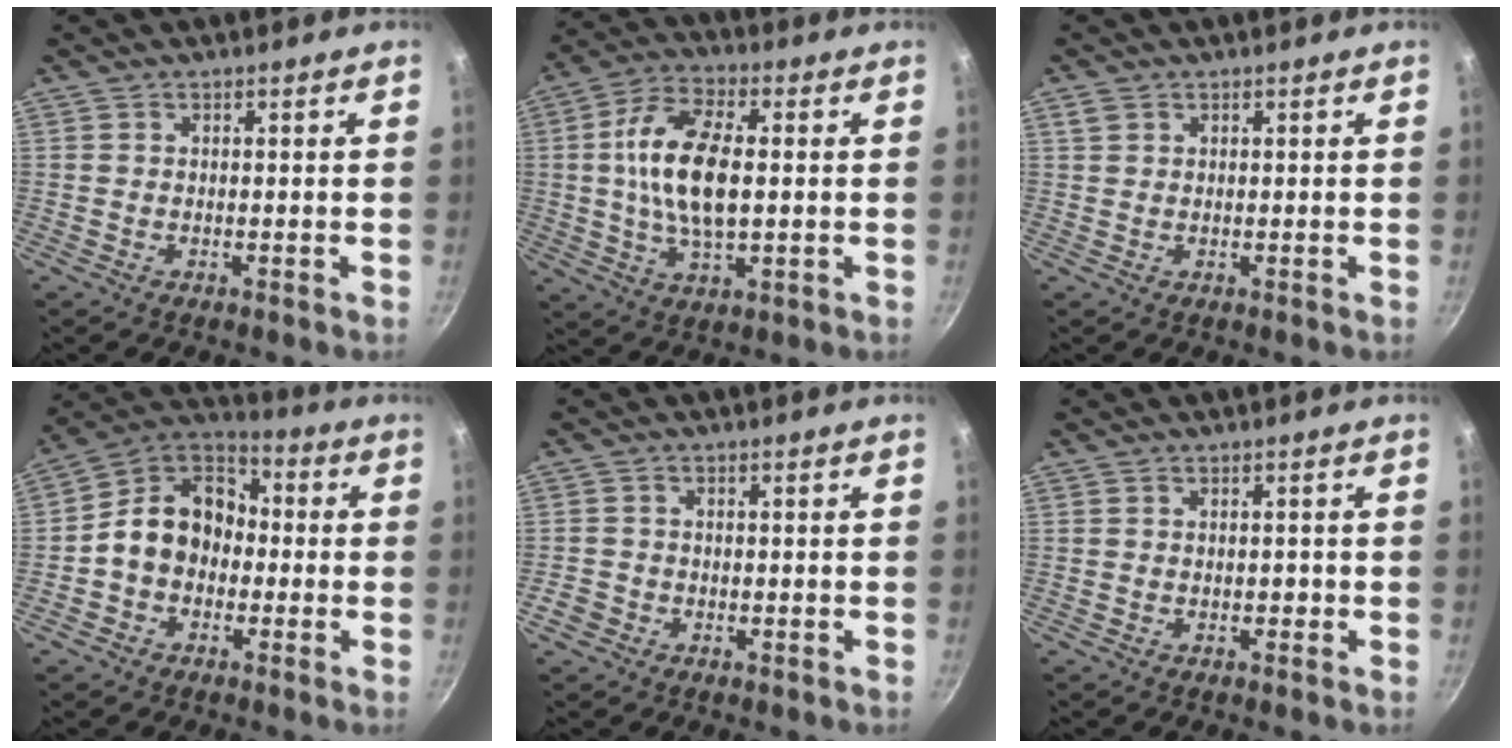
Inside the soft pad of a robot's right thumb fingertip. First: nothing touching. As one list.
[{"total": 14.3, "force": [0.8, 6.9, 12.6], "torque": [-0.236, 0.013, 0.010]}, {"total": 1.5, "force": [0.8, 1.1, 0.7], "torque": [-0.015, 0.002, 0.016]}, {"total": 12.5, "force": [-1.5, 10.0, 7.5], "torque": [-0.083, 0.045, -0.048]}, {"total": 2.6, "force": [-1.3, 2.1, 0.7], "torque": [-0.005, 0.012, -0.021]}, {"total": 0.5, "force": [-0.2, 0.2, 0.4], "torque": [-0.002, 0.001, -0.003]}]